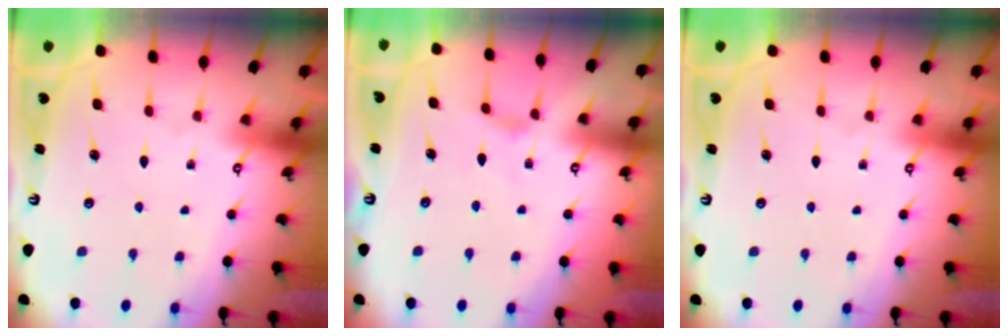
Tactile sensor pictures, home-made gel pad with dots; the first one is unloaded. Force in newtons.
{"total": 1.7, "press": 1.7, "slide": 0.4}
{"total": 0.0}